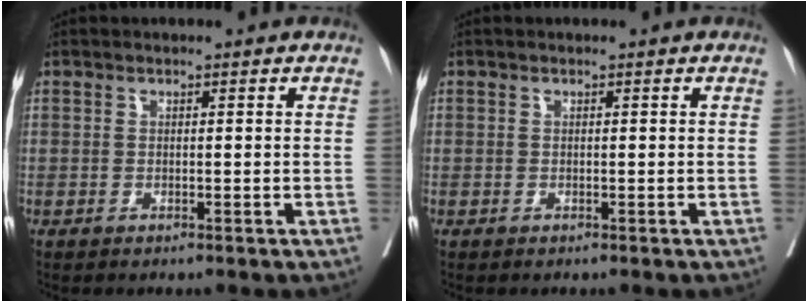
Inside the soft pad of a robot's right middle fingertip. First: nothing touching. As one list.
[{"total": 0.0}]